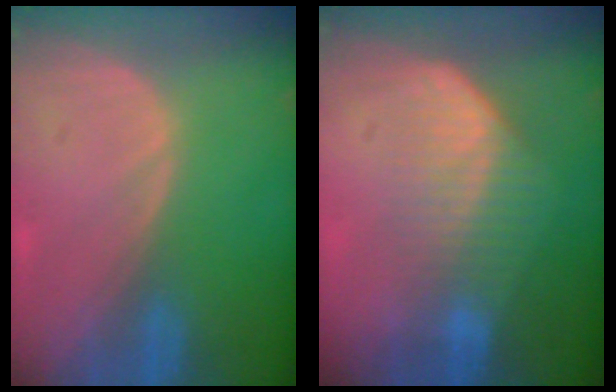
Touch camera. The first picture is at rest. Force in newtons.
{"total": 7.6, "press": 6.3, "slide": 4.2}